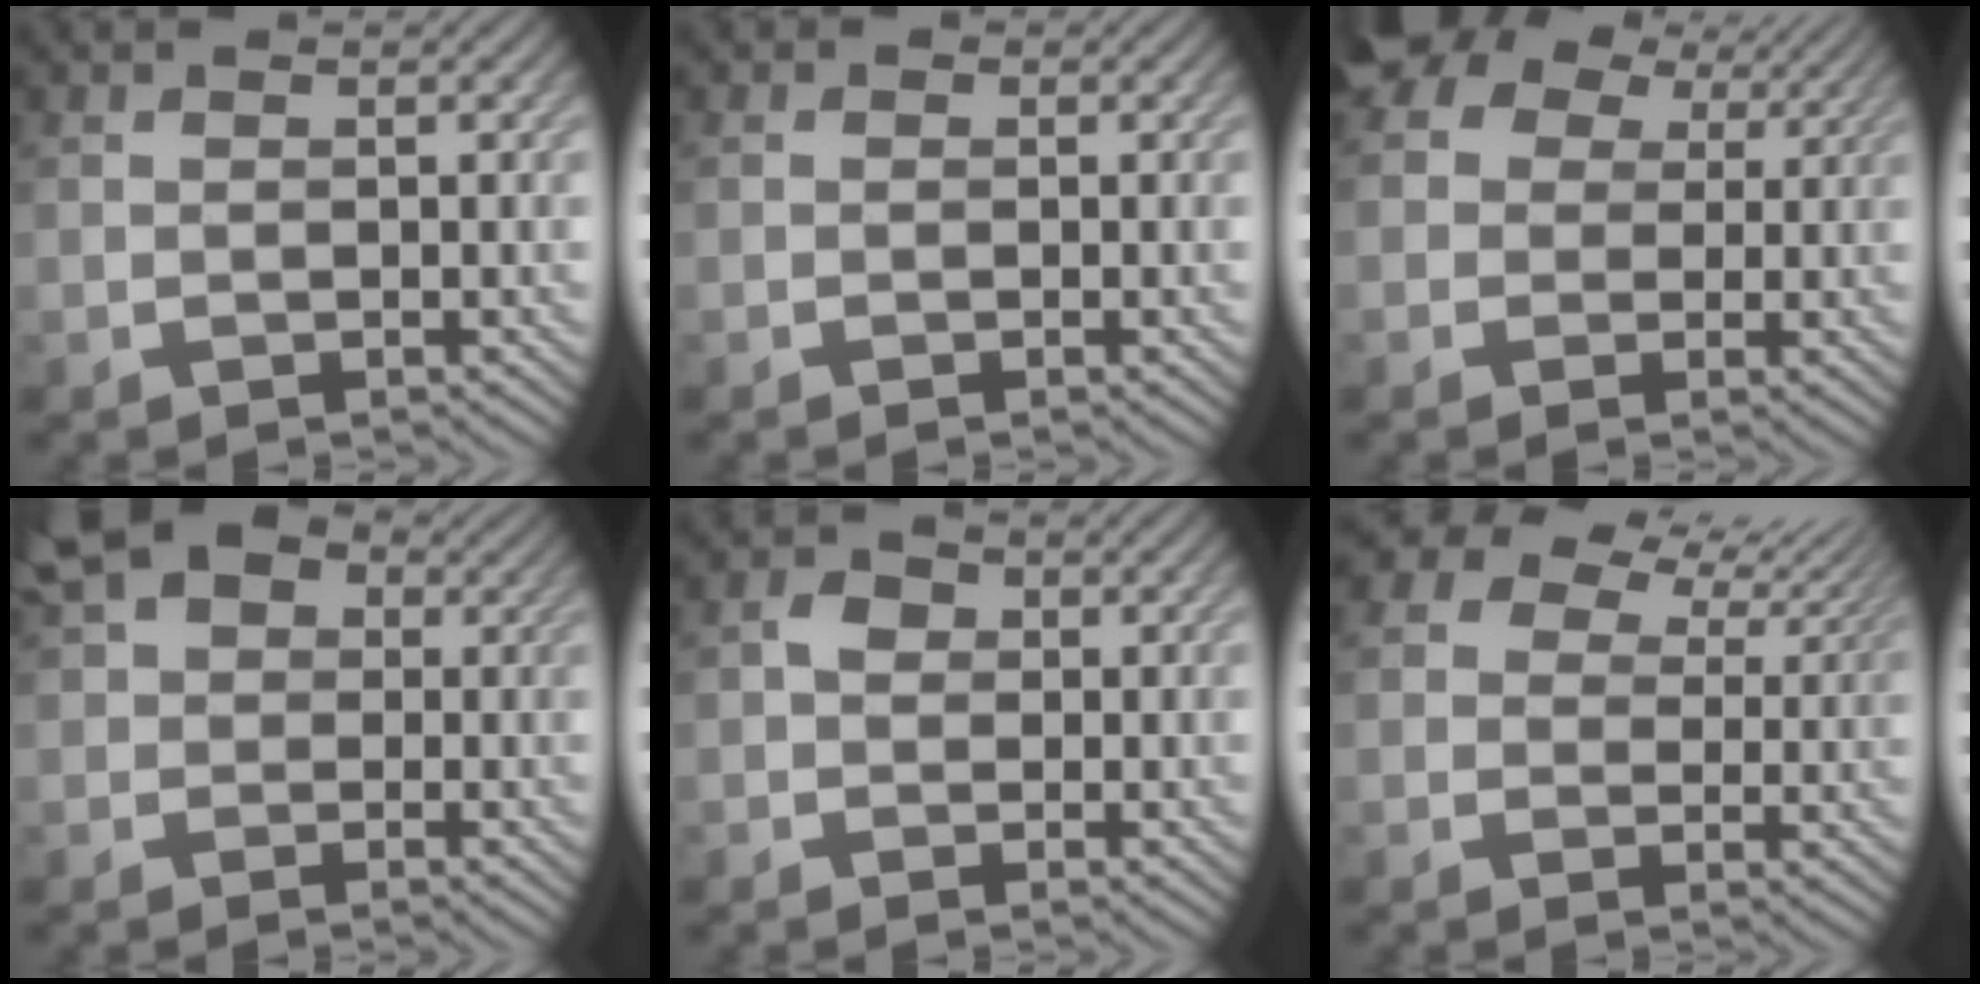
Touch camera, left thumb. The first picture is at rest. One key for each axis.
{"total": 0.7, "fx": -0.3, "fy": 0.5, "fz": 0.2, "tx": -0.001, "ty": -0.003, "tz": -0.008}
{"total": 9.7, "fx": 4.7, "fy": 6.8, "fz": 4.9, "tx": -0.108, "ty": 0.034, "tz": 0.054}
{"total": 5.7, "fx": 1.8, "fy": 4.3, "fz": 3.2, "tx": -0.063, "ty": 0.012, "tz": 0.018}
{"total": 1.9, "fx": -0.3, "fy": 1.6, "fz": 1.0, "tx": -0.015, "ty": 0.003, "tz": -0.012}
{"total": 8.6, "fx": 5.0, "fy": 5.3, "fz": 4.6, "tx": -0.097, "ty": 0.021, "tz": 0.066}